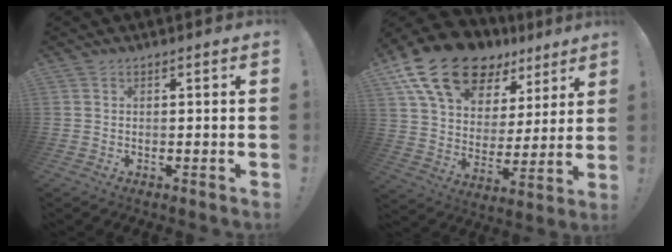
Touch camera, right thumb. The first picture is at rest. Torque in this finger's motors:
{"motor_torque": [1.52, 3.49, 0.39, 0.46, 0.52]}